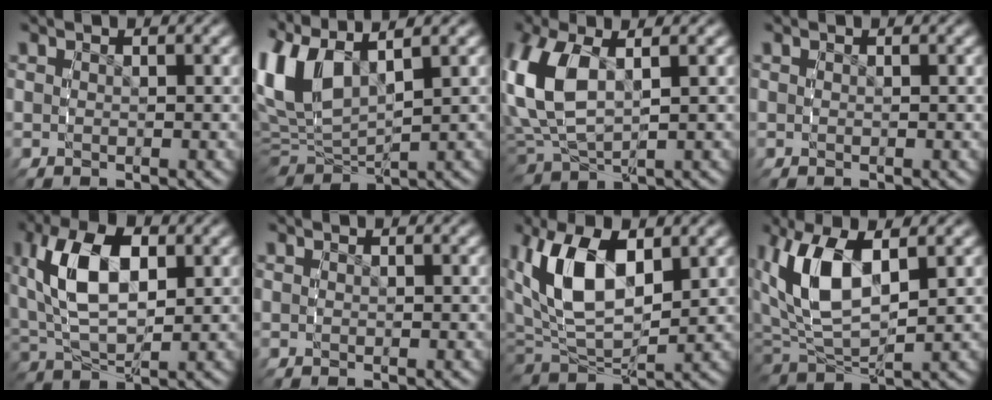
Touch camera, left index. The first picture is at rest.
{"total": 9.5, "force": [2.4, 6.7, 6.3], "torque": [-0.167, -0.003, 0.041]}
{"total": 8.1, "force": [1.5, 5.6, 5.6], "torque": [-0.170, -0.011, 0.037]}
{"total": 0.0}
{"total": 7.6, "force": [1.3, 4.5, 5.9], "torque": [-0.136, -0.007, 0.029]}
{"total": 0.0}
{"total": 8.0, "force": [2.0, 4.7, 6.1], "torque": [-0.154, -0.009, 0.042]}
{"total": 7.1, "force": [1.8, 4.1, 5.5], "torque": [-0.149, -0.005, 0.040]}